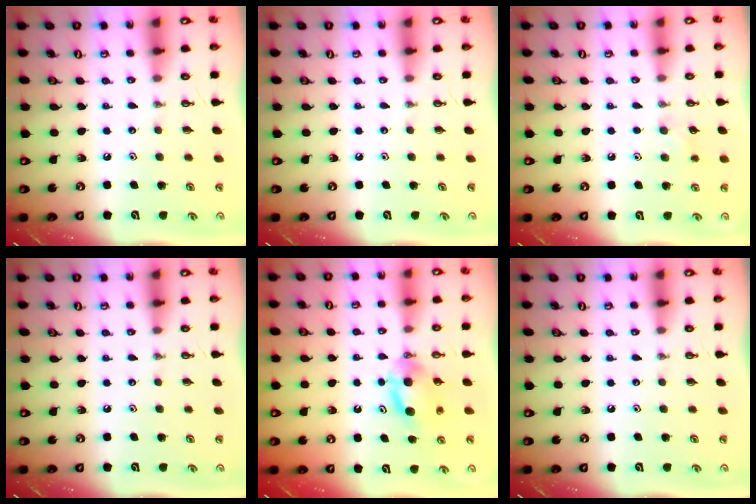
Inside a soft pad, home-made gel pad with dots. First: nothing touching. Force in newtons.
{"total": 0.0}
{"total": 6.3, "press": 5.8, "slide": 2.5}
{"total": 0.0}
{"total": 6.0, "press": 6.0, "slide": 0.2}
{"total": 0.0}